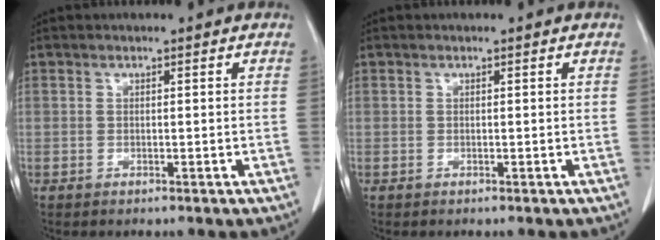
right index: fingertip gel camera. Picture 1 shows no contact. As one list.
[{"total": 0.0}]